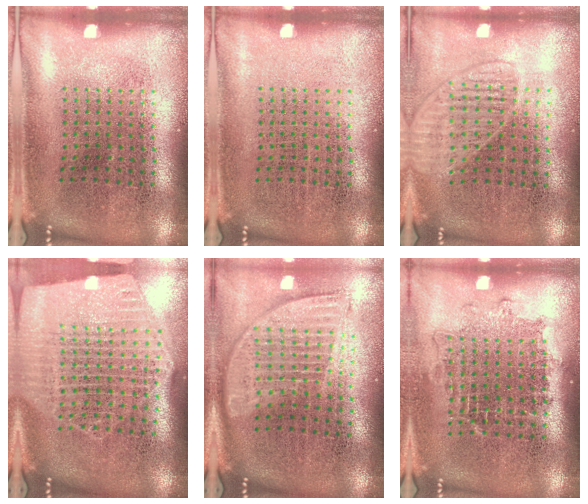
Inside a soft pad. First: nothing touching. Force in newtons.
{"total": 0.0}
{"total": 1.5, "press": 1.4, "slide": 0.5}
{"total": 2.6, "press": 2.2, "slide": 1.4}
{"total": 1.8, "press": 1.5, "slide": 1.0}
{"total": 1.2, "press": 1.1, "slide": 0.6}